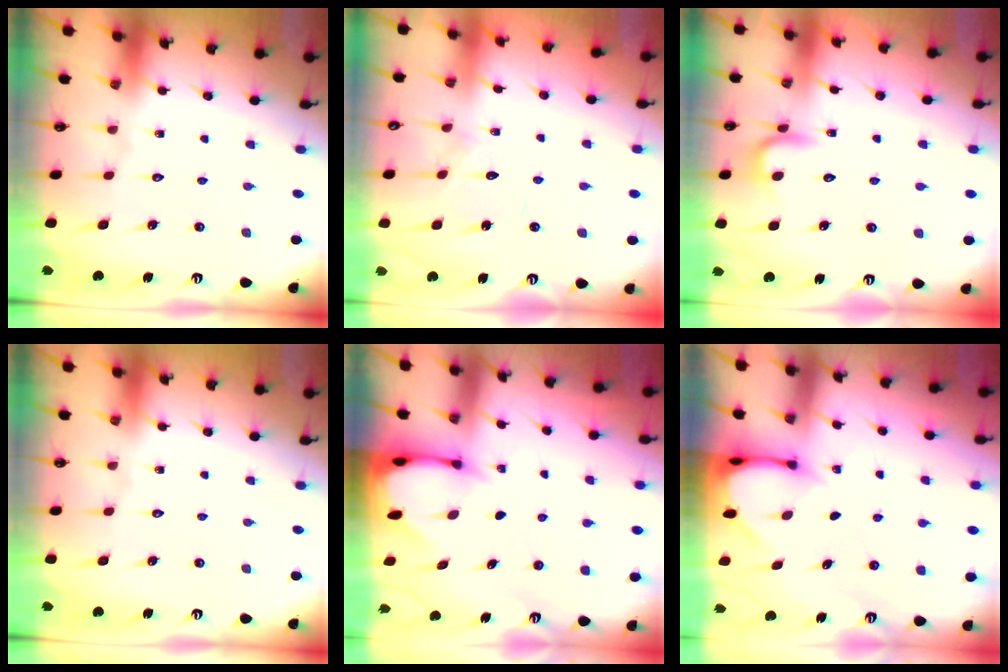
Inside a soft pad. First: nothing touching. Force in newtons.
{"total": 8.1, "press": 8.1, "slide": 0.6}
{"total": 4.1, "press": 4.1, "slide": 0.5}
{"total": 0.0}
{"total": 2.6, "press": 2.6, "slide": 0.3}
{"total": 3.3, "press": 3.3, "slide": 0.3}